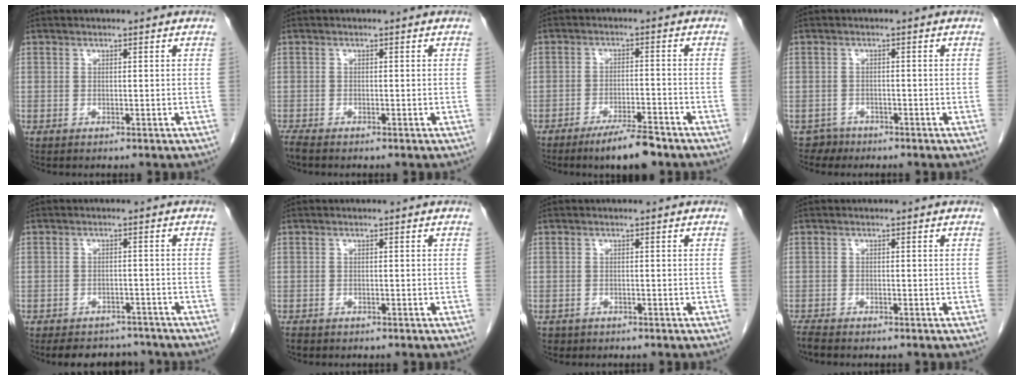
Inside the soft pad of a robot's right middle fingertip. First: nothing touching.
{"total": 1.5, "force": [-1.3, 0.1, 0.6], "torque": [-0.020, -0.006, -0.026]}
{"total": 6.8, "force": [-5.2, 0.8, 4.3], "torque": [-0.069, -0.010, -0.085]}
{"total": 1.8, "force": [-1.4, 0.9, -0.6], "torque": [0.009, 0.004, -0.022]}
{"total": 8.3, "force": [-7.4, 3.2, 1.8], "torque": [-0.015, 0.006, -0.091]}
{"total": 1.3, "force": [-1.1, 0.6, 0.3], "torque": [-0.011, -0.002, -0.016]}
{"total": 1.2, "force": [-0.9, 0.9, 0.0], "torque": [-0.009, 0.001, -0.012]}
{"total": 1.8, "force": [-1.7, 0.2, 0.7], "torque": [-0.019, -0.007, -0.031]}